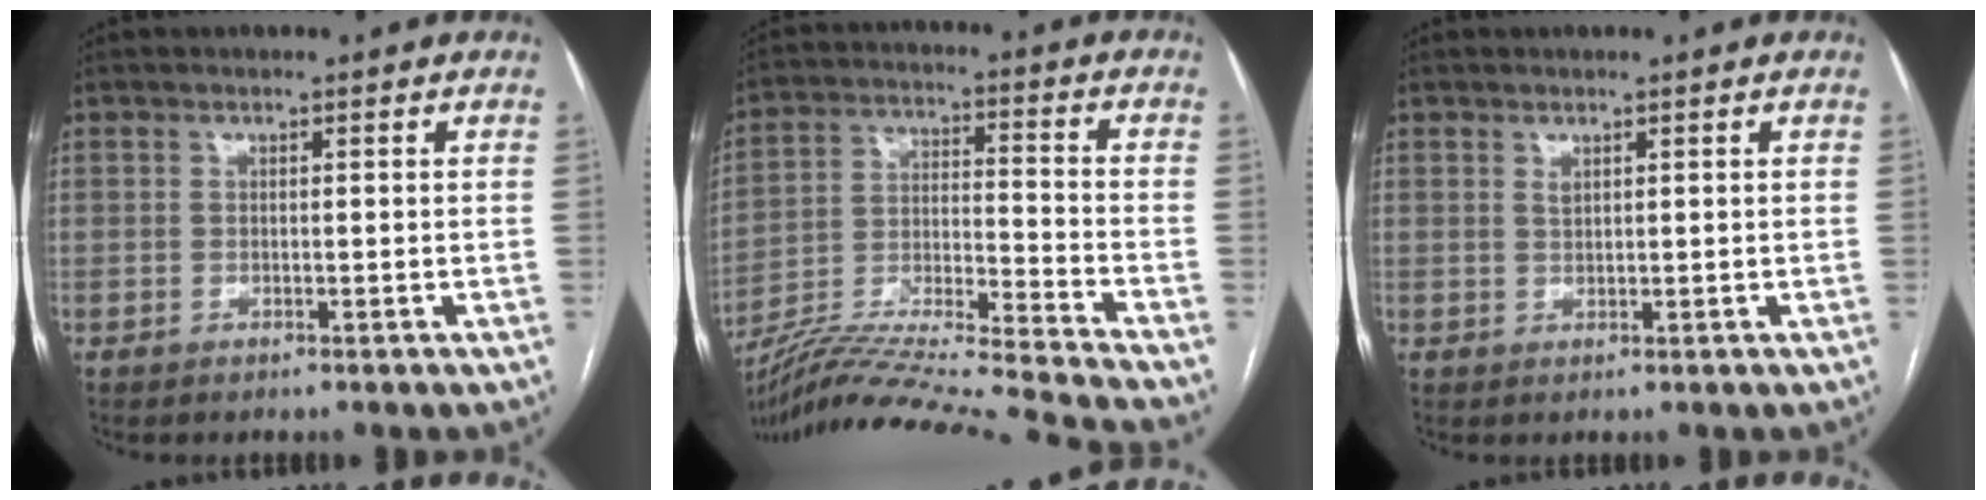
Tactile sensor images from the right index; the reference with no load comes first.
{"total": 22.5, "force": [-20.5, -2.5, 9.1], "torque": [-0.169, -0.030, -0.336]}
{"total": 0.9, "force": [0.6, 0.4, 0.5], "torque": [-0.011, -0.002, 0.013]}